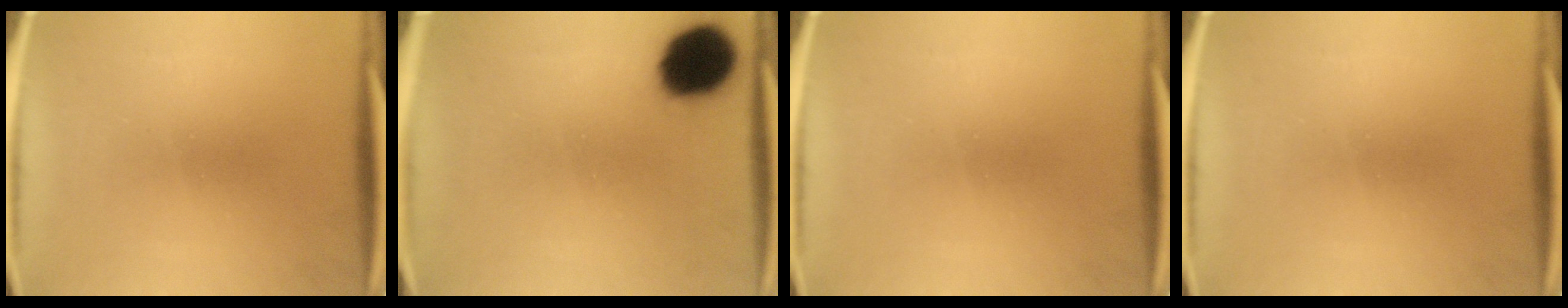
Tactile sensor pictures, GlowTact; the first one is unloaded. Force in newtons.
{"total": 15.2}
{"total": 0.0}
{"total": 0.0}